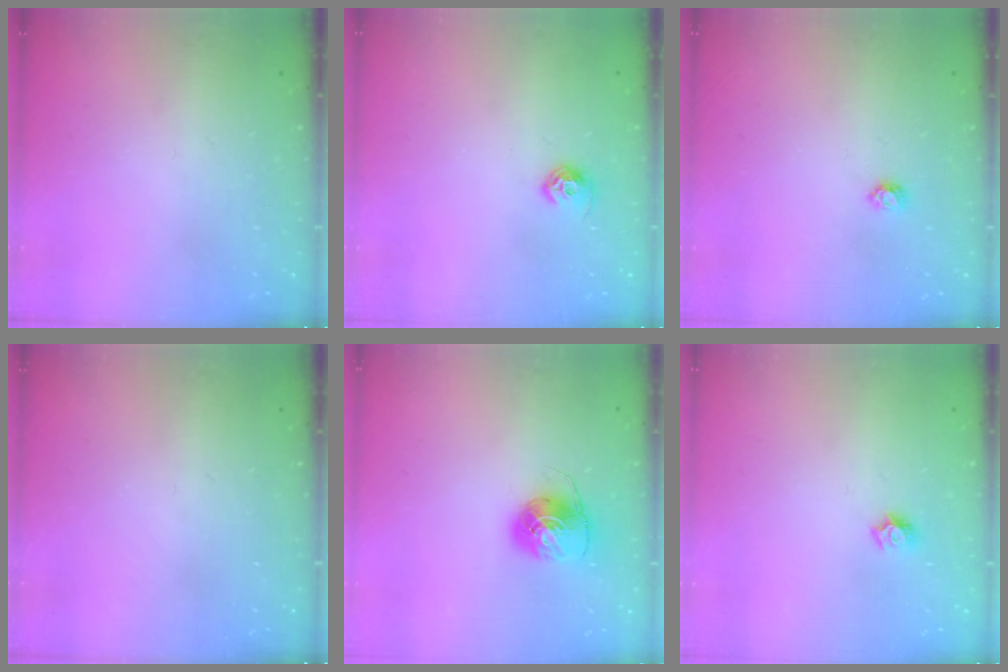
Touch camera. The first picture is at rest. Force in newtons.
{"total": 6.9, "press": 6.8, "slide": 1.0}
{"total": 3.9, "press": 3.9, "slide": 0.6}
{"total": 0.0}
{"total": 8.1, "press": 8.1, "slide": 0.5}
{"total": 5.6, "press": 5.6, "slide": 0.7}